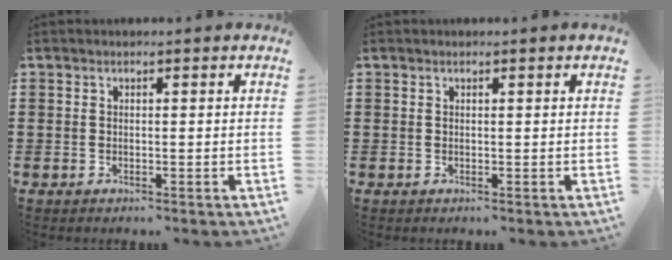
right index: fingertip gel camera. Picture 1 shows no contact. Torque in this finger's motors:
{"motor_torque": [0.17, -0.12, 0.00, 0.00]}